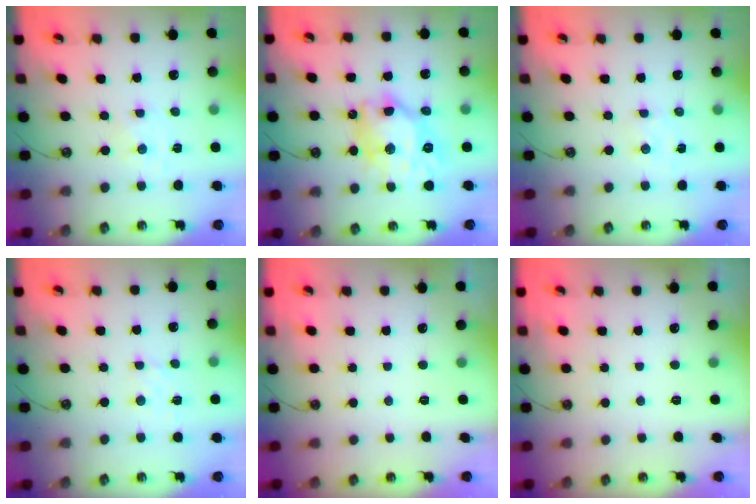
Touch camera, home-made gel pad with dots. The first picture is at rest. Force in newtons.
{"total": 14.7, "press": 14.6, "slide": 1.7}
{"total": 1.4, "press": 1.4, "slide": 0.3}
{"total": 2.8, "press": 2.8, "slide": 0.4}
{"total": 0.0}
{"total": 0.0}